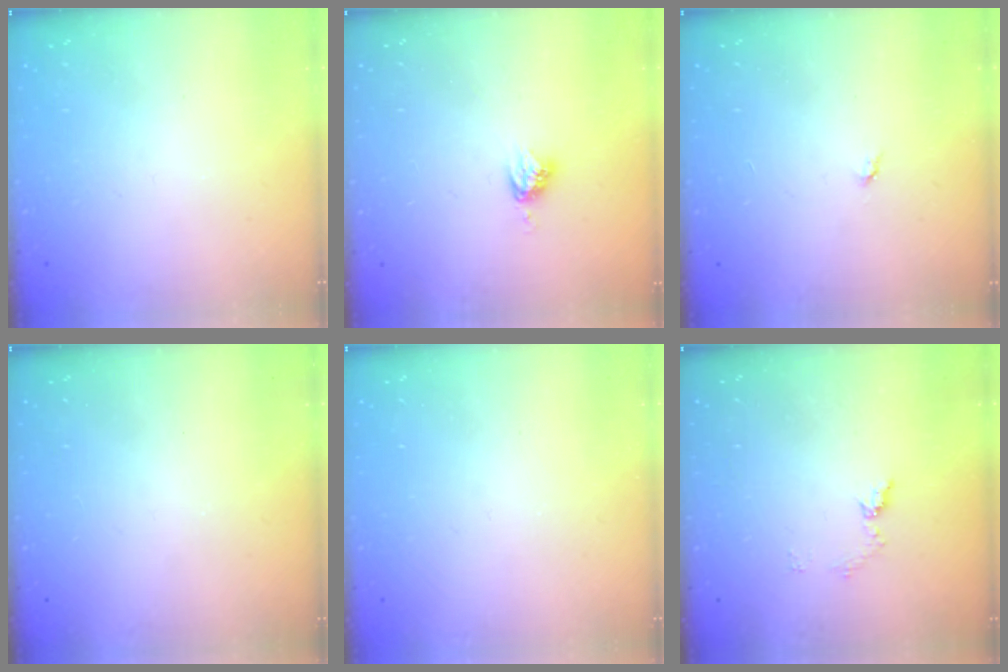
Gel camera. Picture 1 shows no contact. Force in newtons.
{"total": 4.9, "press": 4.8, "slide": 0.4}
{"total": 2.8, "press": 2.8, "slide": 0.4}
{"total": 0.0}
{"total": 0.0}
{"total": 6.4, "press": 6.4, "slide": 0.7}